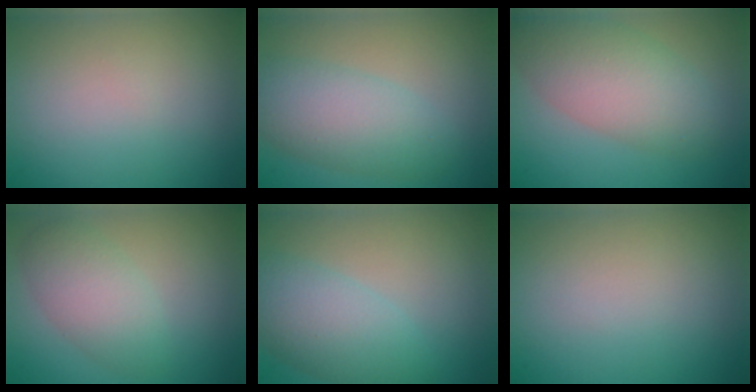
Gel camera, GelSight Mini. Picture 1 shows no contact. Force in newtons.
{"total": 4.9, "press": 4.9, "slide": 0.1}
{"total": 6.0, "press": 6.0, "slide": 0.2}
{"total": 3.6, "press": 3.6, "slide": 0.2}
{"total": 4.8, "press": 4.8, "slide": 0.3}
{"total": 0.0}